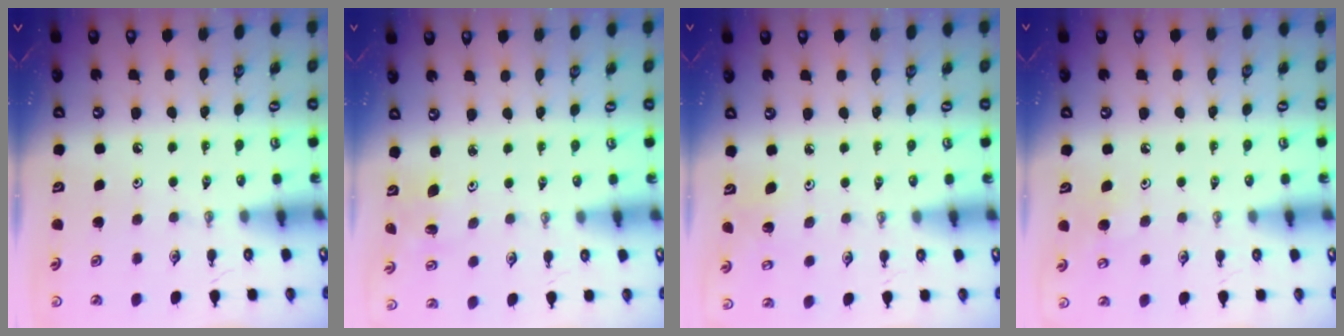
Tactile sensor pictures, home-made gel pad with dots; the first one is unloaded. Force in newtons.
{"total": 3.6, "press": 3.6, "slide": 0.3}
{"total": 4.5, "press": 4.4, "slide": 1.2}
{"total": 6.2, "press": 6.1, "slide": 0.6}